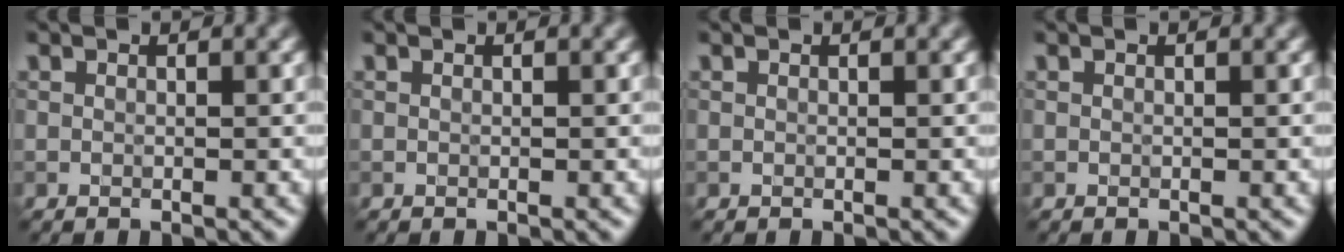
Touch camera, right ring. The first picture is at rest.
{"total": 0.0}
{"total": 0.0}
{"total": 0.0}